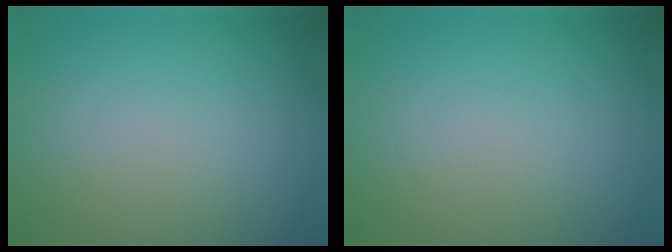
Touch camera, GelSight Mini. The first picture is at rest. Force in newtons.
{"total": 0.0}